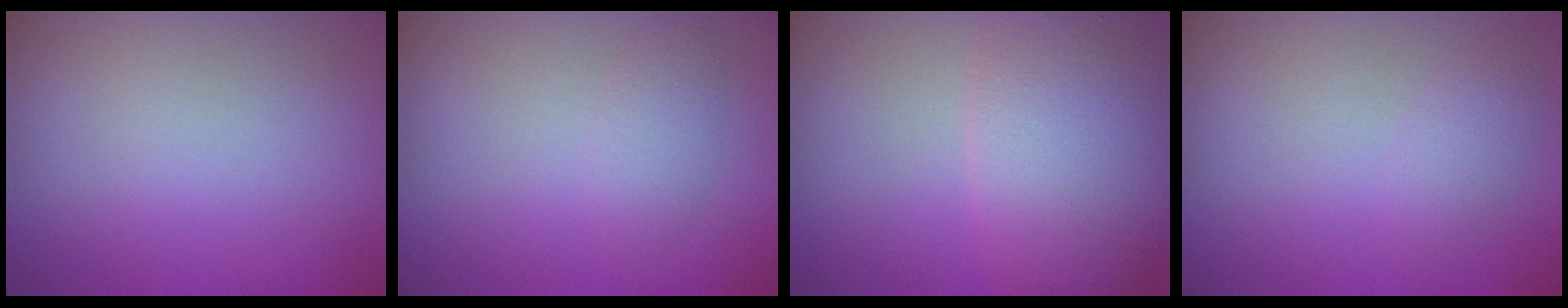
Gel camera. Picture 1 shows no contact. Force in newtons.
{"total": 1.5, "press": 1.5, "slide": 0.0}
{"total": 9.6, "press": 9.6, "slide": 0.5}
{"total": 1.5, "press": 1.5, "slide": 0.1}